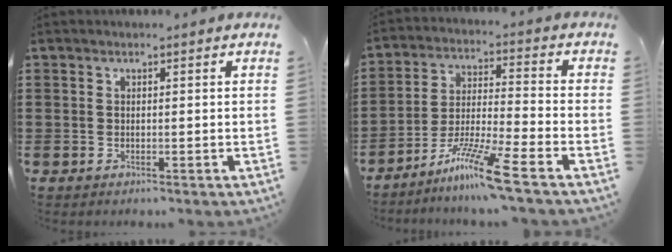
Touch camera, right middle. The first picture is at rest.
{"total": 9.6, "force": [-7.1, -0.1, 6.4], "torque": [-0.128, -0.008, -0.138]}